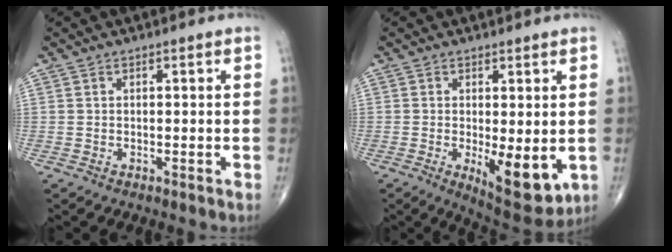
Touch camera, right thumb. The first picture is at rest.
{"total": 9.9, "force": [-1.8, 3.7, 9.0], "torque": [-0.117, -0.026, -0.015]}